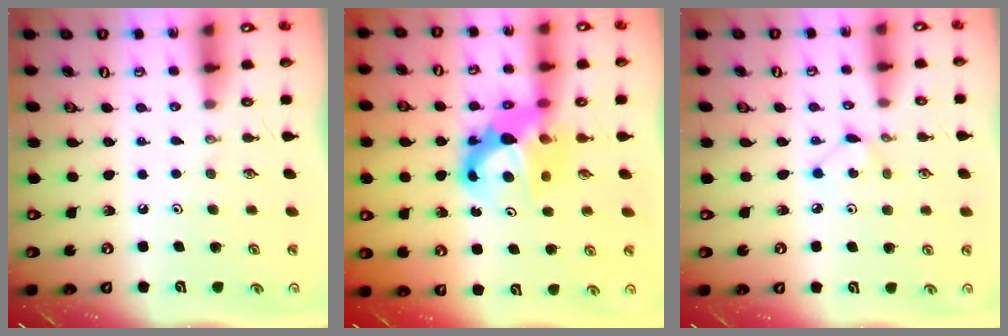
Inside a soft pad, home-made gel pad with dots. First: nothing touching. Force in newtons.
{"total": 9.7, "press": 9.7, "slide": 0.8}
{"total": 3.9, "press": 3.9, "slide": 0.5}